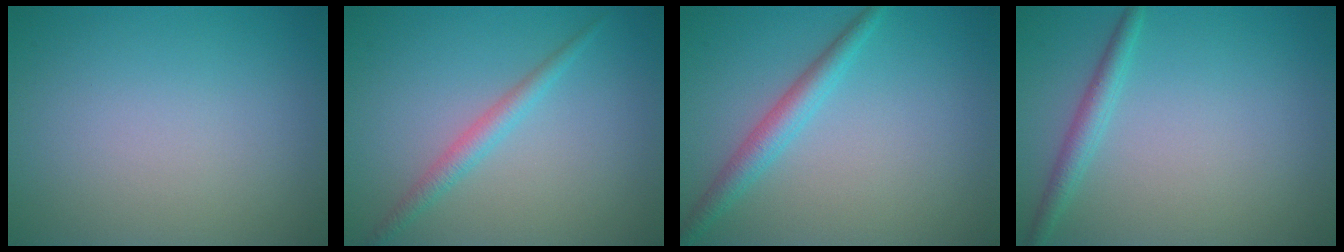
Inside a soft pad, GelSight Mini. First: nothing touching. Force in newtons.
{"total": 2.0, "press": 2.0, "slide": 0.0}
{"total": 2.7, "press": 2.7, "slide": 0.0}
{"total": 2.0, "press": 2.0, "slide": 0.1}